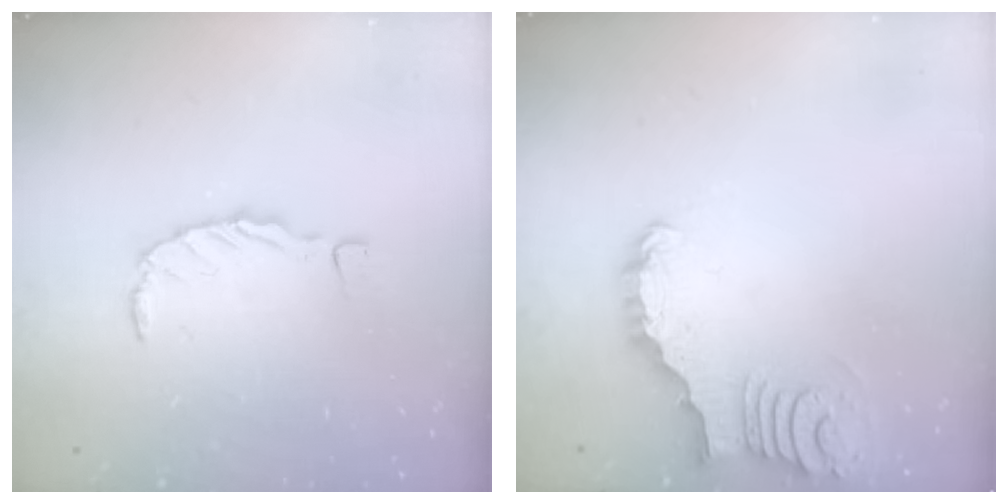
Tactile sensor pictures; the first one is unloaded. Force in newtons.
{"total": 3.0, "press": 2.9, "slide": 0.3}